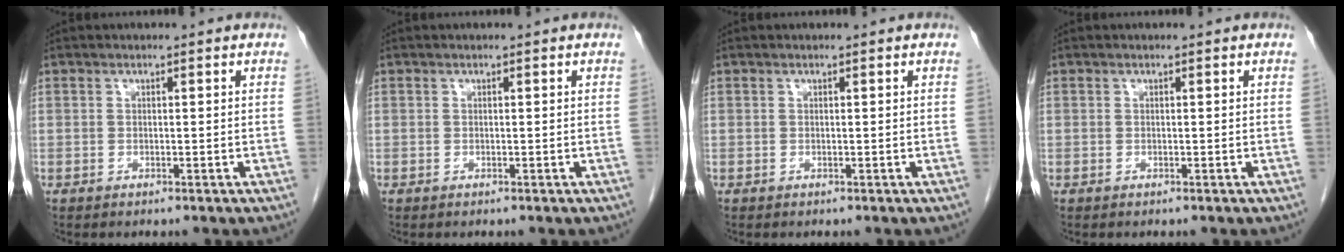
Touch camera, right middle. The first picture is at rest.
{"total": 0.0}
{"total": 0.0}
{"total": 0.0}